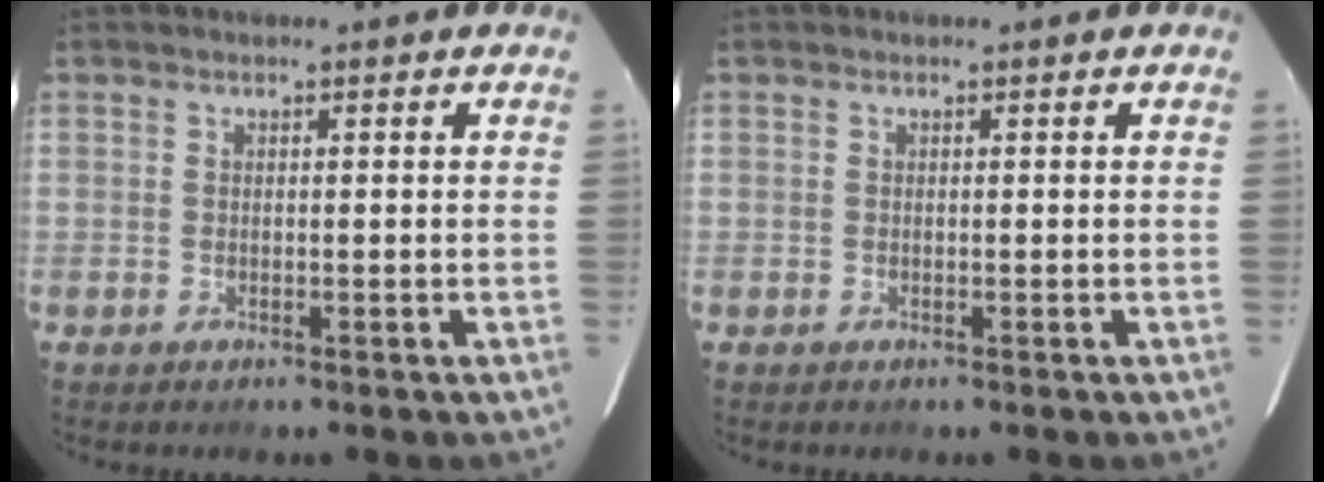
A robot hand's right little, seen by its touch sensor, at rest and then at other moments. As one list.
[{"total": 0.0}]